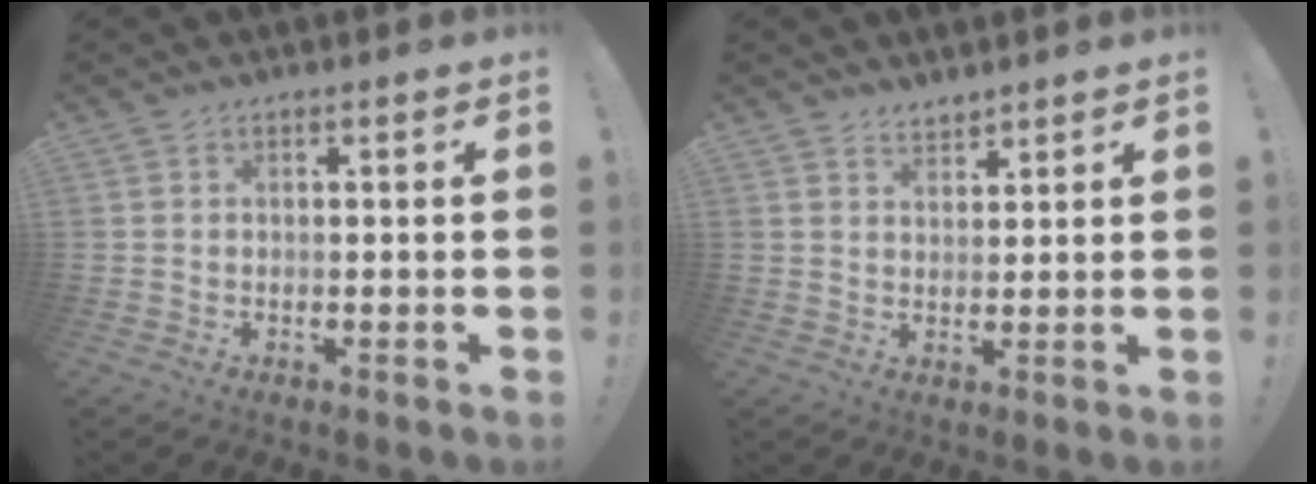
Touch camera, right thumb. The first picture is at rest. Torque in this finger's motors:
{"motor_torque": [-0.14, 0.52, -0.22, 0.31, 0.00]}